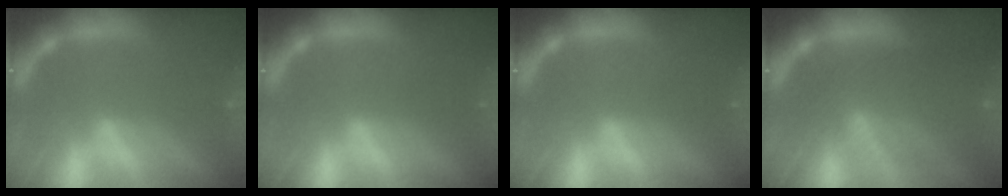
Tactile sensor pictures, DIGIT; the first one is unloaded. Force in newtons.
{"total": 0.9}
{"total": 0.9}
{"total": 8.0}